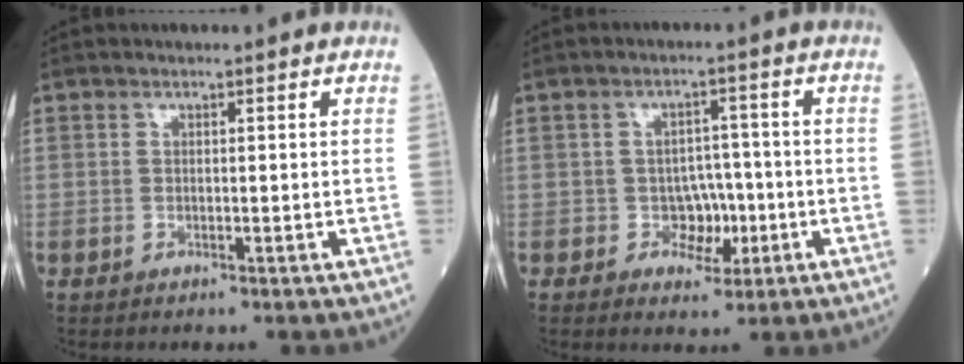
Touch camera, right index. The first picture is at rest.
{"total": 4.3, "force": [-1.3, 3.5, 2.1], "torque": [-0.020, 0.010, -0.017]}